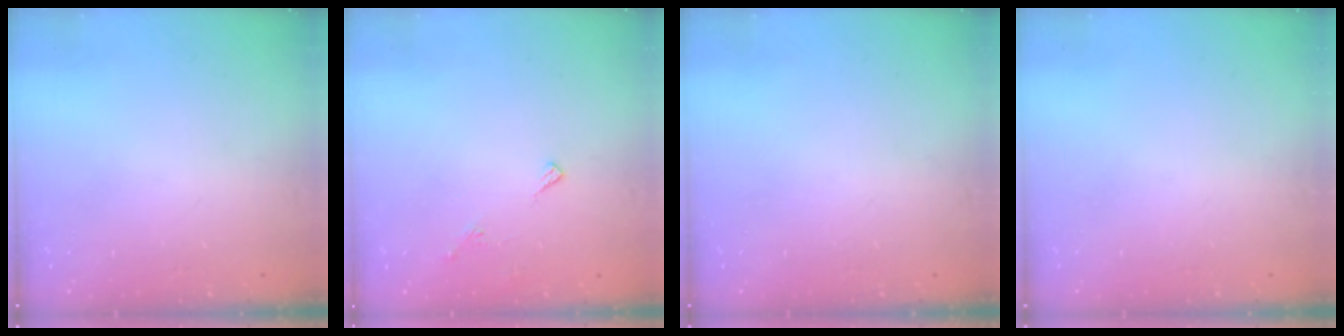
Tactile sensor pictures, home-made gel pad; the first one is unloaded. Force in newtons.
{"total": 6.0, "press": 6.0, "slide": 0.6}
{"total": 0.0}
{"total": 0.0}